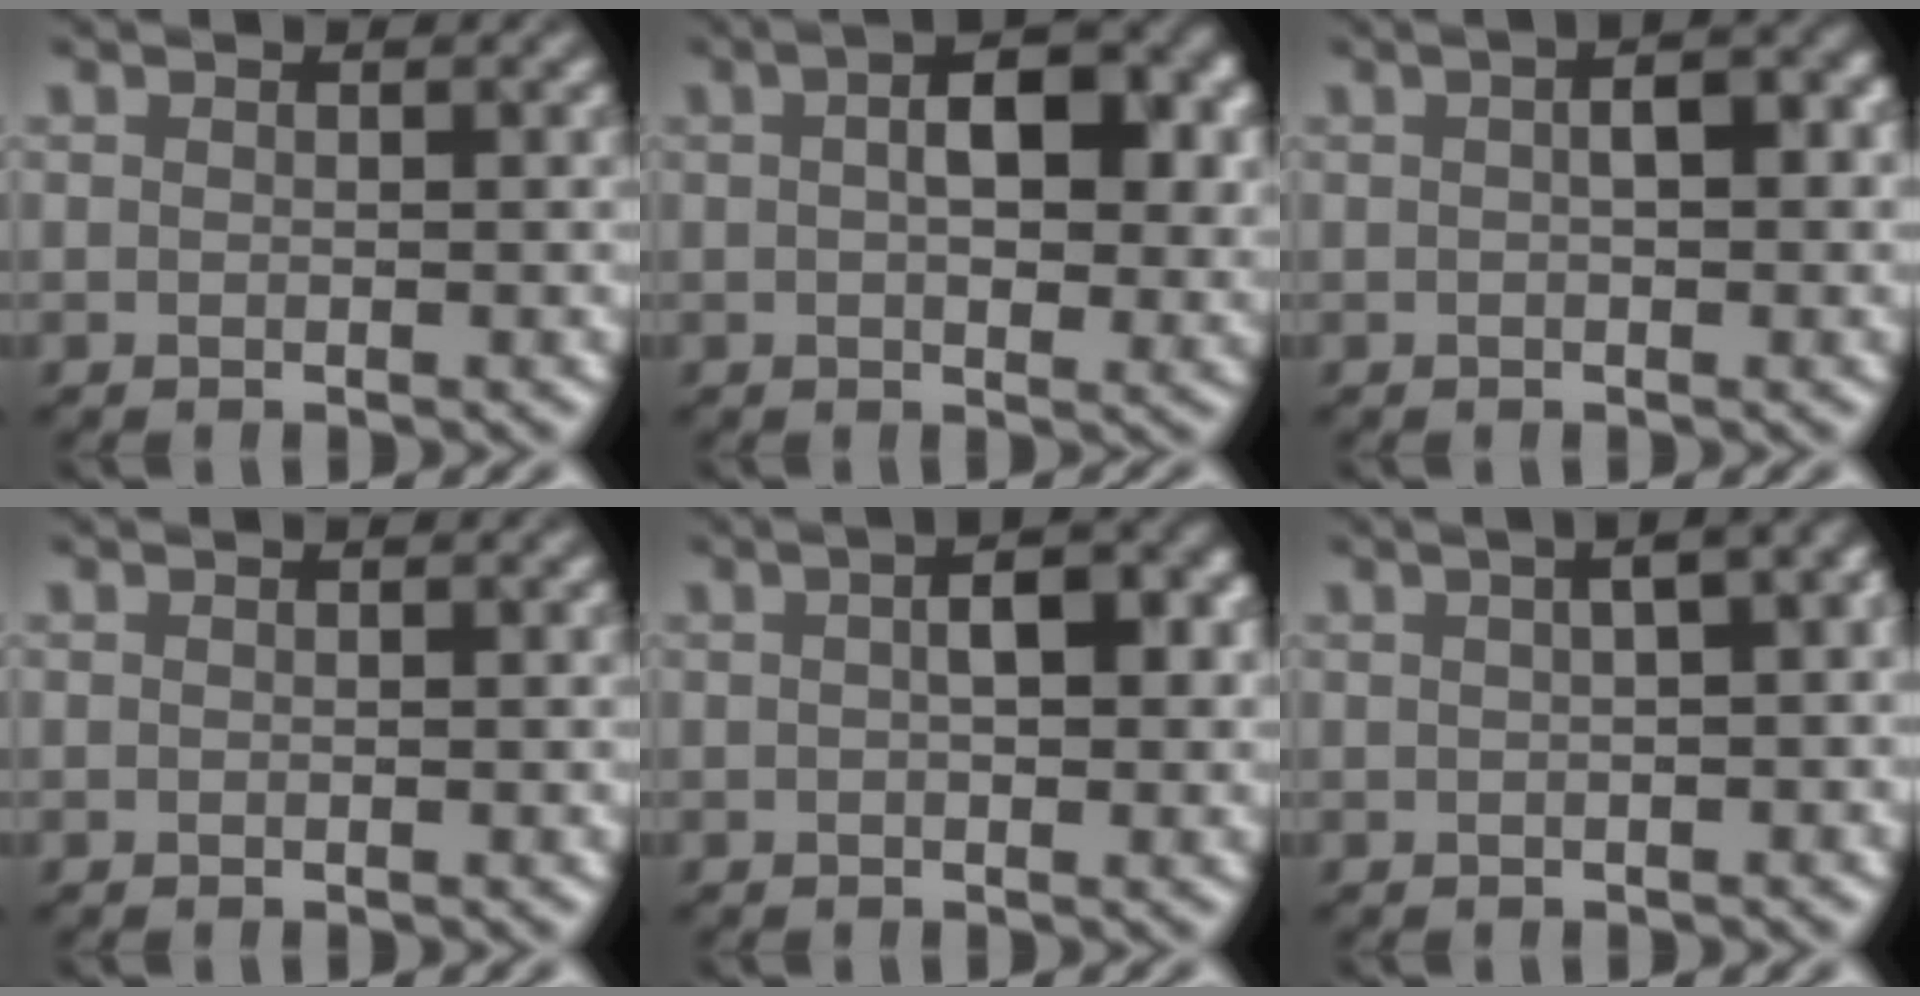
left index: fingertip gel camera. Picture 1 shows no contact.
{"total": 6.4, "force": [1.2, 3.2, 5.3], "torque": [-0.072, 0.006, 0.013]}
{"total": 3.4, "force": [0.4, 1.5, 3.1], "torque": [-0.041, 0.007, 0.000]}
{"total": 0.0}
{"total": 4.2, "force": [0.5, 1.9, 3.7], "torque": [-0.051, 0.009, 0.002]}
{"total": 8.1, "force": [2.1, 3.6, 7.0], "torque": [-0.053, 0.041, 0.009]}